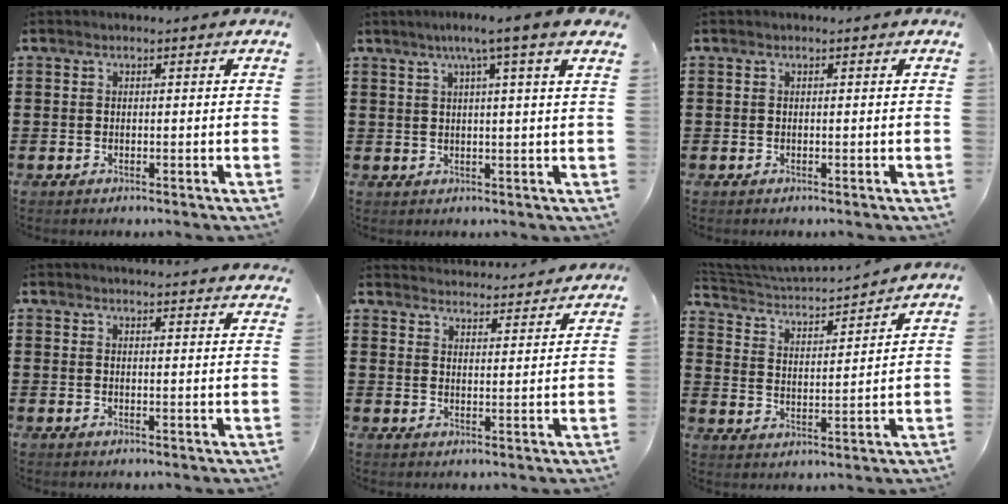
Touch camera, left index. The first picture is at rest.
{"total": 4.8, "force": [2.8, -0.8, 3.8], "torque": [-0.079, 0.000, 0.044]}
{"total": 0.0}
{"total": 2.6, "force": [2.5, -0.4, 0.0], "torque": [0.001, -0.014, 0.047]}
{"total": 4.0, "force": [4.0, -0.1, -0.1], "torque": [-0.004, -0.029, 0.070]}
{"total": 3.7, "force": [3.5, 0.0, 1.1], "torque": [-0.044, -0.037, 0.052]}